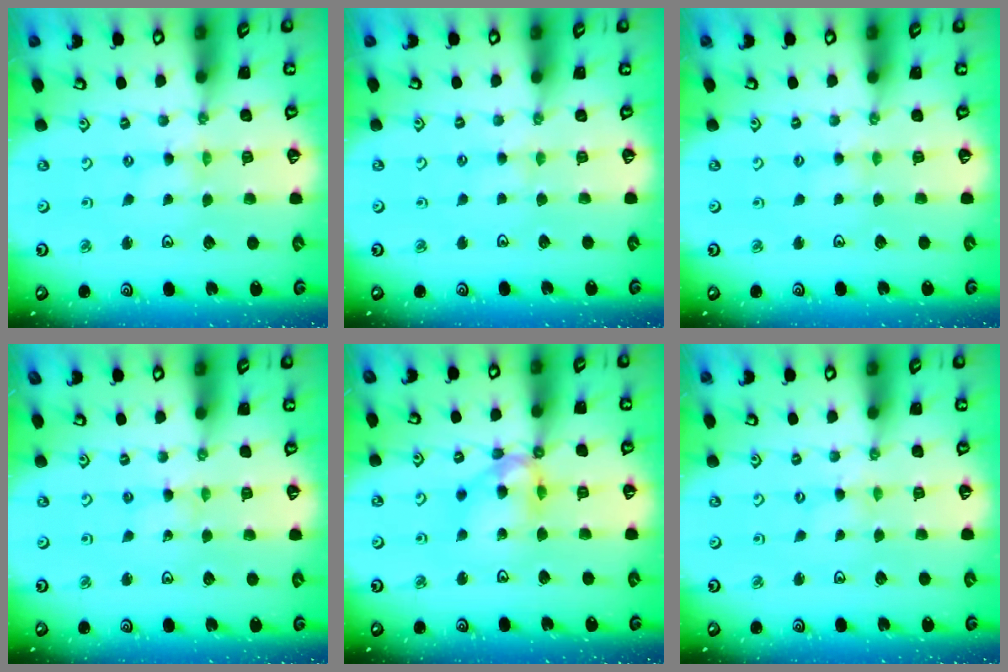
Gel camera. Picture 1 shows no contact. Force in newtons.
{"total": 3.1, "press": 3.0, "slide": 0.5}
{"total": 2.8, "press": 2.8, "slide": 0.3}
{"total": 1.9, "press": 1.9, "slide": 0.2}
{"total": 12.2, "press": 12.1, "slide": 1.7}
{"total": 0.0}